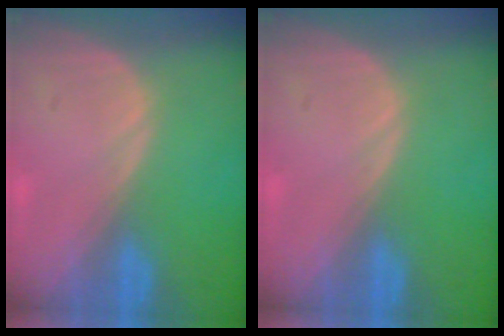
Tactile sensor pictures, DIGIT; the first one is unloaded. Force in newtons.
{"total": 0.0}